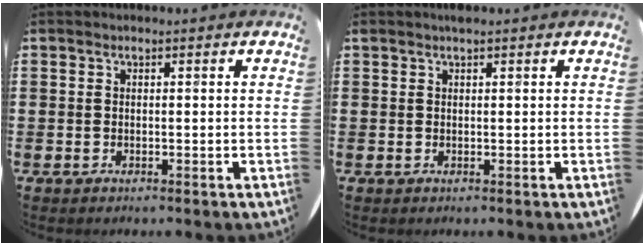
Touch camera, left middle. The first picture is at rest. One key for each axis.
{"total": 0.6, "fx": 0.5, "fy": -0.1, "fz": 0.2, "tx": -0.004, "ty": 0.000, "tz": 0.010}